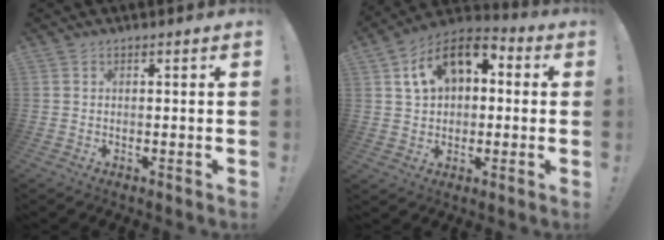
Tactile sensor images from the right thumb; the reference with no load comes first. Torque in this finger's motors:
{"motor_torque": [1.66, 1.68, 0.66, -0.46, 0.09]}